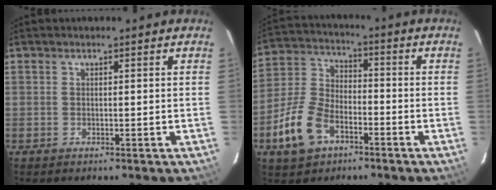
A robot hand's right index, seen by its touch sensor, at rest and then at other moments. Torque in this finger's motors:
{"motor_torque": [1.00, -0.95, 0.60, 0.14]}